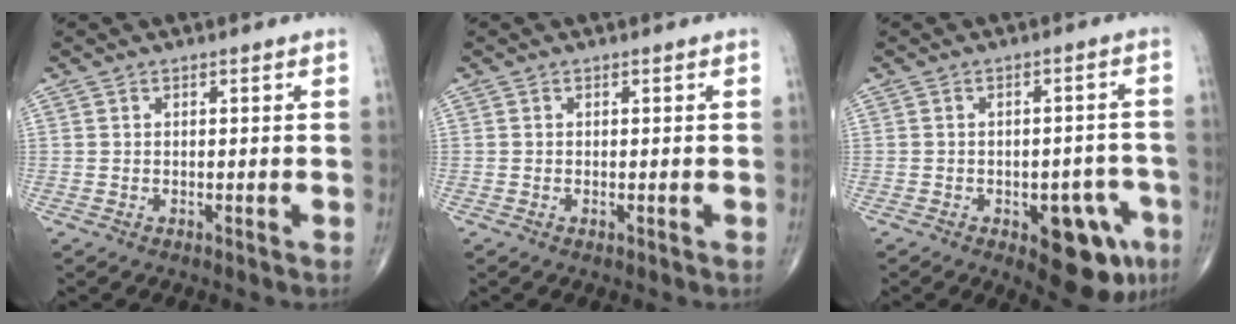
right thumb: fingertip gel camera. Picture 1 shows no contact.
{"total": 0.0}
{"total": 11.8, "force": [-5.4, 5.5, 8.9], "torque": [-0.071, 0.028, -0.059]}